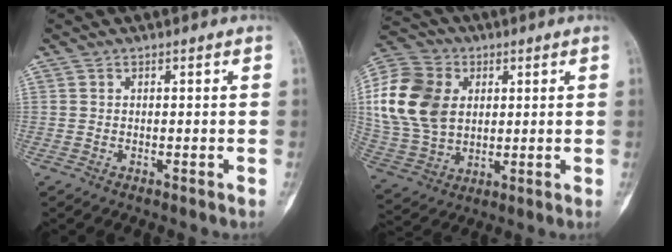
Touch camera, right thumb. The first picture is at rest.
{"total": 18.0, "force": [3.4, 13.4, 11.6], "torque": [-0.220, 0.001, 0.067]}